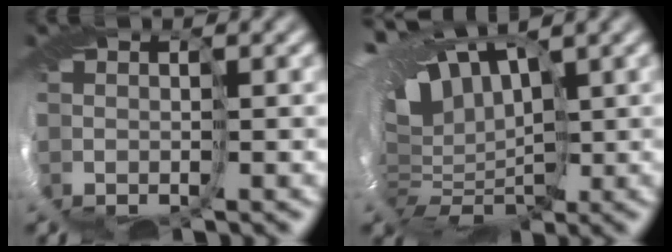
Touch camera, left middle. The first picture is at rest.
{"total": 12.5, "force": [3.2, 6.9, 9.9], "torque": [-0.171, 0.011, 0.084]}